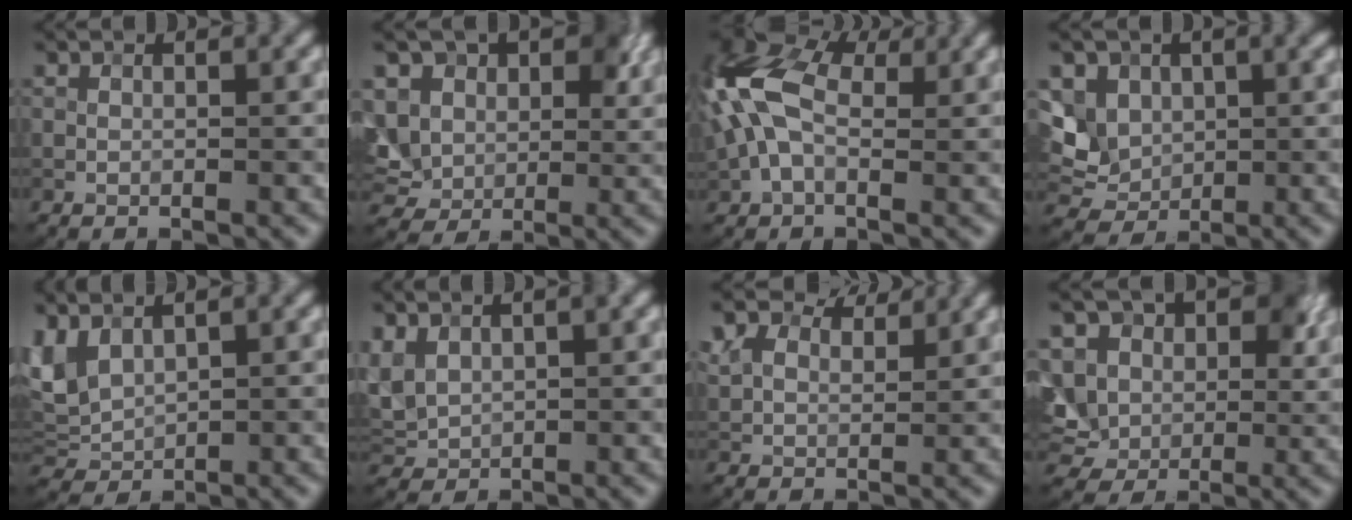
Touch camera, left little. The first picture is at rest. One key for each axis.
{"total": 9.7, "fx": 3.2, "fy": 7.3, "fz": 5.6, "tx": -0.117, "ty": 0.014, "tz": 0.045}
{"total": 9.4, "fx": 1.7, "fy": 5.8, "fz": 7.3, "tx": -0.176, "ty": 0.022, "tz": 0.011}
{"total": 5.8, "fx": 1.3, "fy": 4.9, "fz": 2.8, "tx": -0.062, "ty": 0.016, "tz": 0.012}
{"total": 3.3, "fx": 1.7, "fy": 2.0, "fz": 1.9, "tx": -0.049, "ty": 0.003, "tz": 0.039}
{"total": 3.3, "fx": 1.4, "fy": 2.2, "fz": 2.0, "tx": -0.051, "ty": 0.004, "tz": 0.030}
{"total": 6.3, "fx": 5.0, "fy": 2.9, "fz": 2.5, "tx": -0.077, "ty": 0.010, "tz": 0.092}
{"total": 11.2, "fx": 3.7, "fy": 8.2, "fz": 6.7, "tx": -0.131, "ty": 0.019, "tz": 0.054}